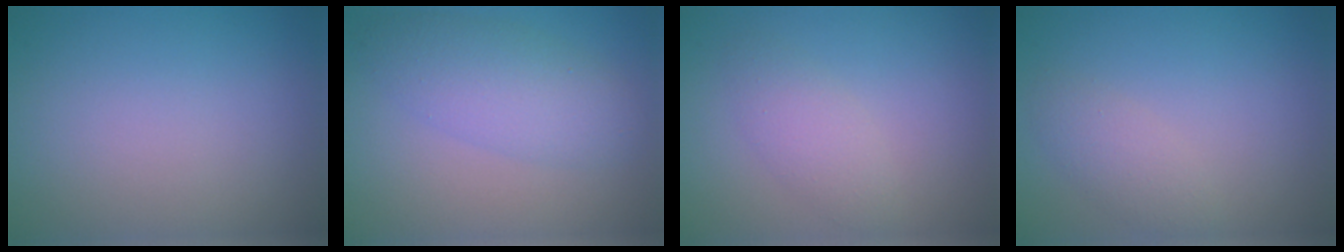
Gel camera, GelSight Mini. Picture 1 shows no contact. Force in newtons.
{"total": 4.3, "press": 4.3, "slide": 0.0}
{"total": 2.3, "press": 2.3, "slide": 0.2}
{"total": 2.0, "press": 2.0, "slide": 0.1}